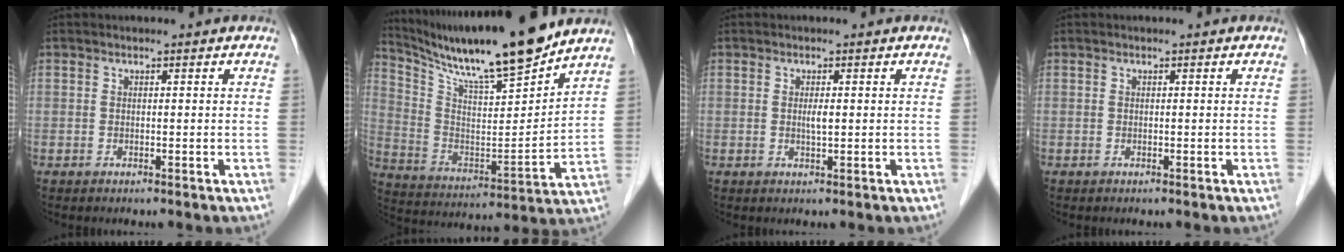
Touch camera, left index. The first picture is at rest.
{"total": 18.8, "force": [16.0, 0.3, 9.9], "torque": [-0.180, -0.010, 0.278]}
{"total": 1.4, "force": [0.1, 0.2, 1.3], "torque": [-0.027, -0.001, 0.002]}
{"total": 0.0}